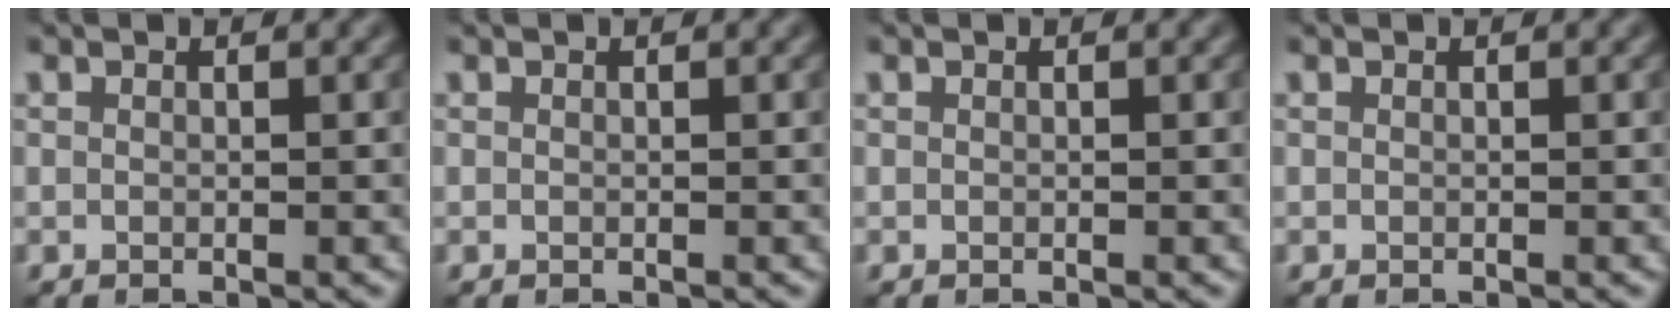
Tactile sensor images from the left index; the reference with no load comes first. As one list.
[{"total": 0.0}, {"total": 0.0}, {"total": 0.0}]